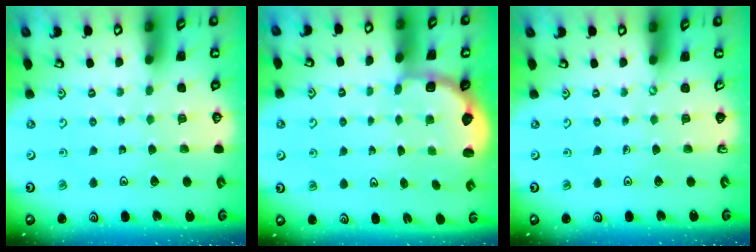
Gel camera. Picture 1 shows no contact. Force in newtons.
{"total": 2.7, "press": 2.3, "slide": 1.5}
{"total": 0.0}